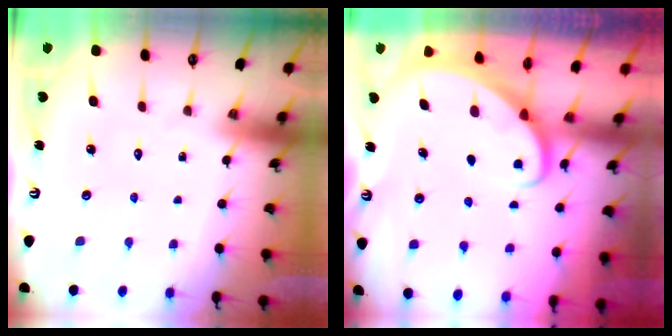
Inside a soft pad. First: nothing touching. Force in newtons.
{"total": 2.4, "press": 2.4, "slide": 0.2}